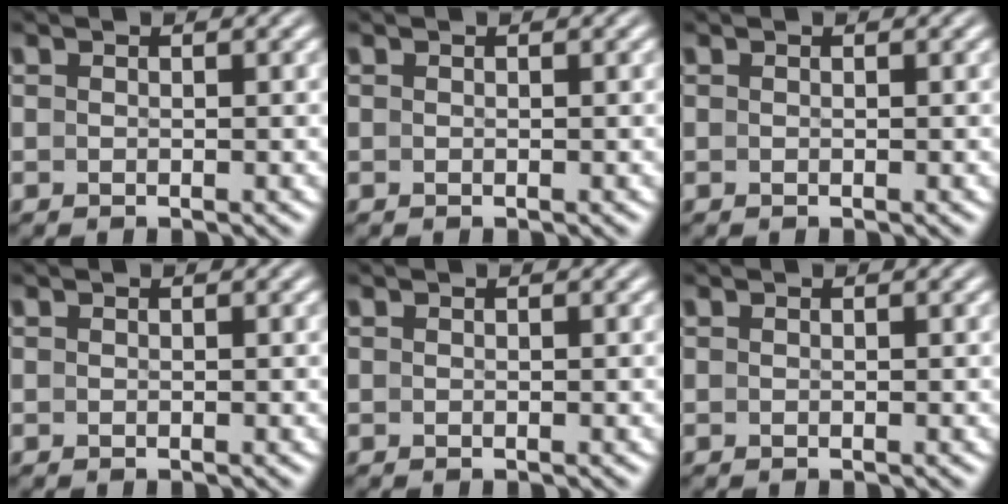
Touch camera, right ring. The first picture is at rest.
{"total": 0.0}
{"total": 0.0}
{"total": 0.0}
{"total": 0.0}
{"total": 0.0}